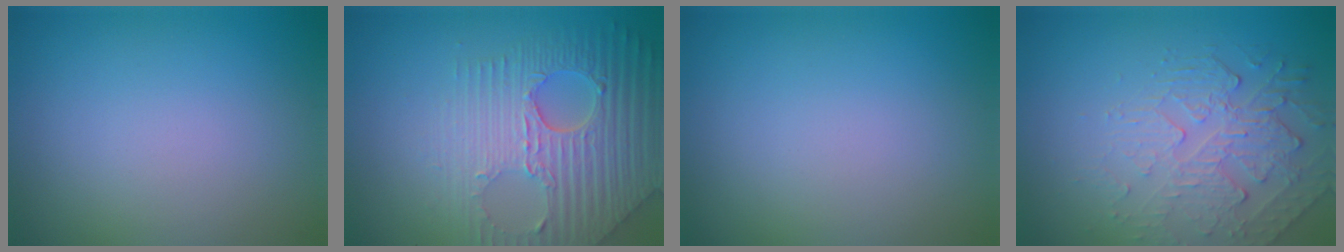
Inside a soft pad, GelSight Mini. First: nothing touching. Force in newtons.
{"total": 7.8, "press": 5.6, "slide": 5.4}
{"total": 0.0}
{"total": 2.7, "press": 2.1, "slide": 1.7}